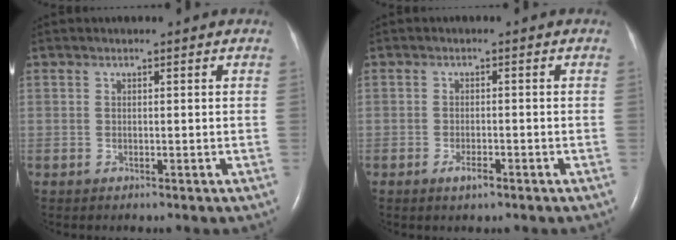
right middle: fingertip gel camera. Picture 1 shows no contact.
{"total": 2.0, "force": [-1.3, 0.6, 1.5], "torque": [-0.027, -0.001, -0.021]}